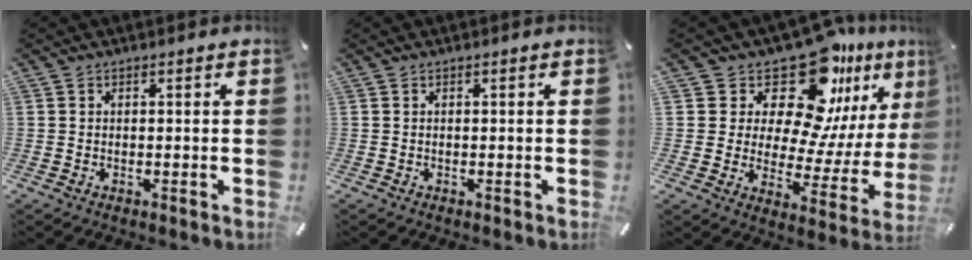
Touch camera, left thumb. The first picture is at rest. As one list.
[{"total": 0.0}, {"total": 19.6, "force": [15.2, 8.0, 9.4], "torque": [-0.153, -0.133, 0.256]}]